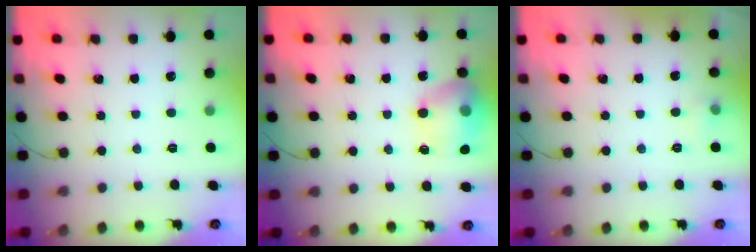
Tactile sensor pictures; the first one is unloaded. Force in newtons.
{"total": 16.3, "press": 16.2, "slide": 1.3}
{"total": 3.5, "press": 3.4, "slide": 1.0}